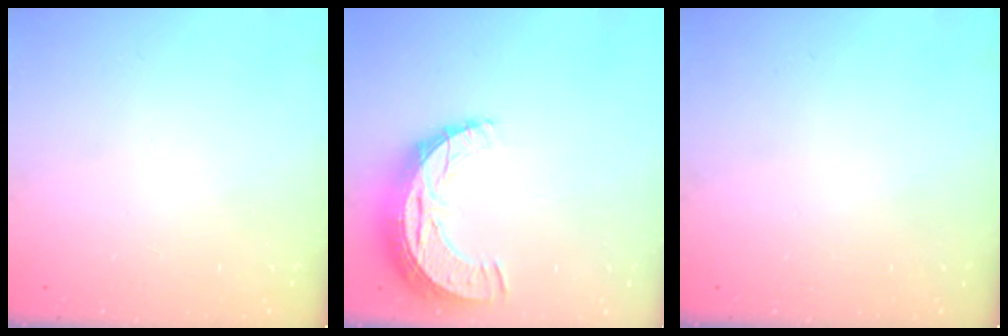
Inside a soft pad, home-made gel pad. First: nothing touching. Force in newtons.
{"total": 10.9, "press": 10.9, "slide": 0.7}
{"total": 0.0}